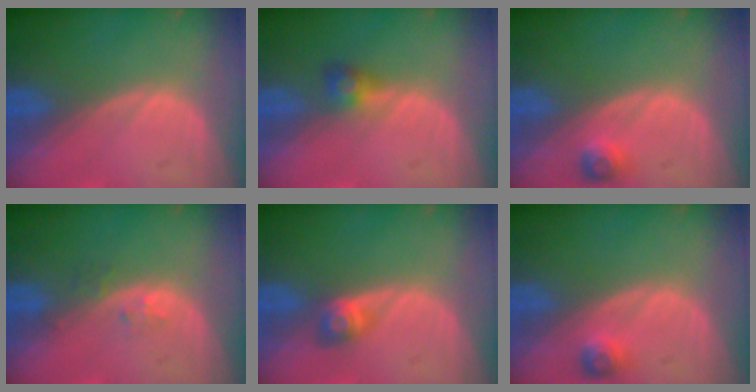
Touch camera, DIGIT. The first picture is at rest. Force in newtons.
{"total": 2.6, "press": 2.5, "slide": 0.7}
{"total": 2.2, "press": 2.2, "slide": 0.4}
{"total": 1.6, "press": 1.6, "slide": 0.1}
{"total": 2.7, "press": 2.5, "slide": 1.1}
{"total": 2.2, "press": 2.2, "slide": 0.4}